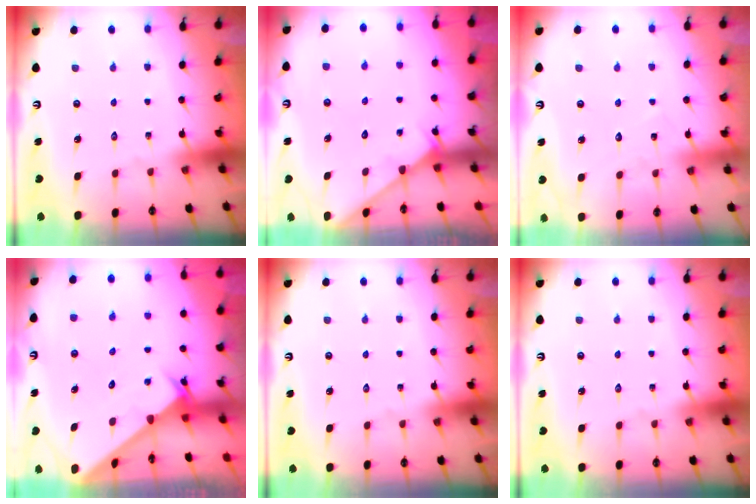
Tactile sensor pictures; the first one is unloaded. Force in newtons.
{"total": 2.6, "press": 2.5, "slide": 0.3}
{"total": 5.2, "press": 5.2, "slide": 0.4}
{"total": 2.5, "press": 2.5, "slide": 0.2}
{"total": 0.0}
{"total": 0.0}